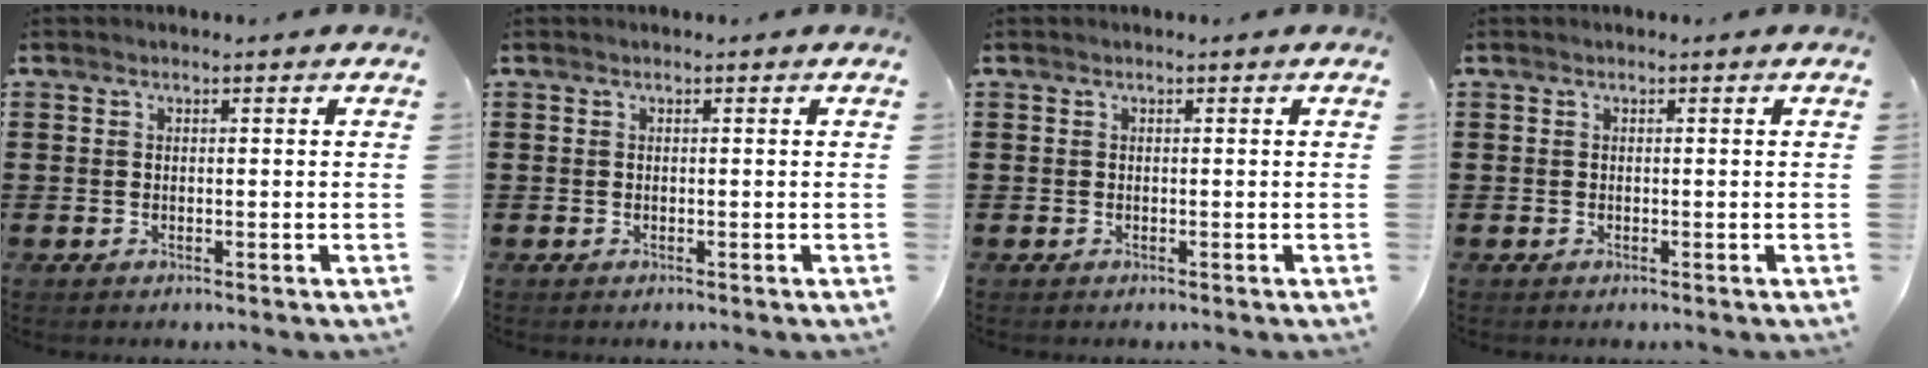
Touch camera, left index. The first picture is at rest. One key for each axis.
{"total": 0.0}
{"total": 0.0}
{"total": 0.0}